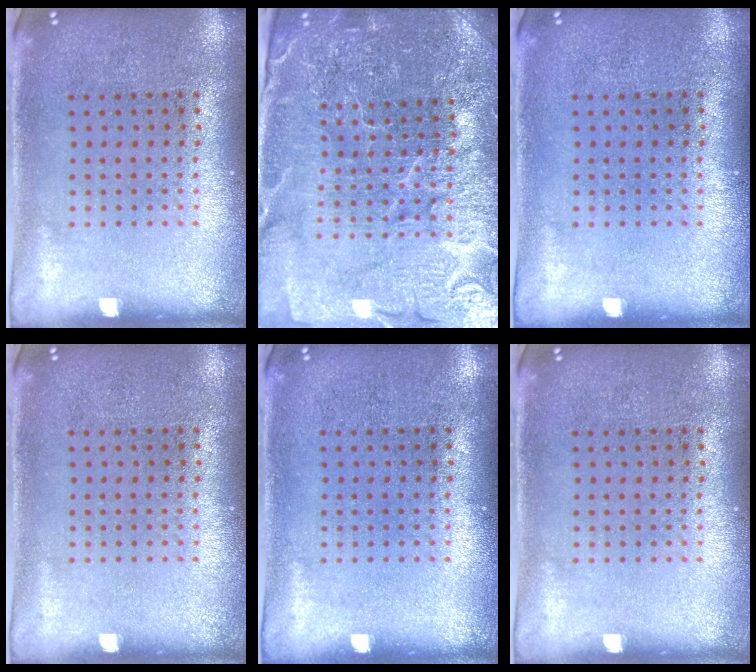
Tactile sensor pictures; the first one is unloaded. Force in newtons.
{"total": 5.2, "press": 4.9, "slide": 1.9}
{"total": 0.0}
{"total": 0.0}
{"total": 0.0}
{"total": 0.0}